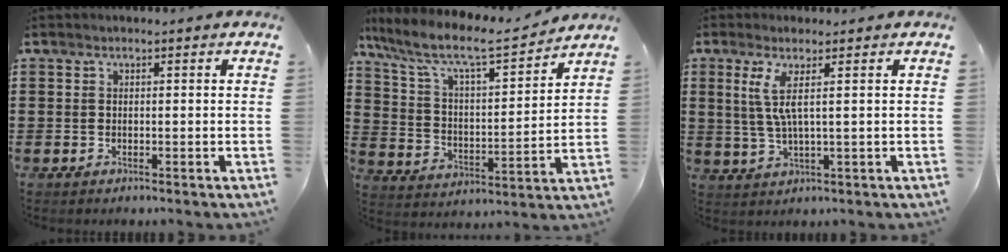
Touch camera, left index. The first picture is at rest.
{"total": 8.3, "force": [6.8, 1.4, 4.6], "torque": [-0.119, -0.042, 0.110]}
{"total": 4.9, "force": [1.4, 0.0, 4.7], "torque": [-0.110, -0.015, 0.018]}